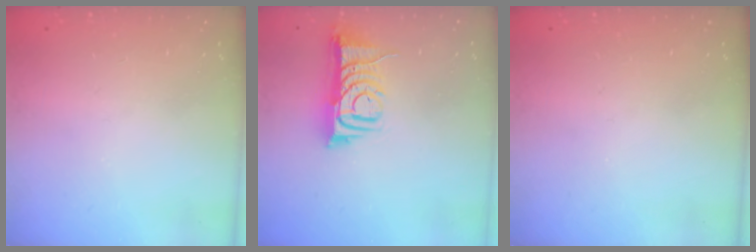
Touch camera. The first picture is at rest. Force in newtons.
{"total": 8.5, "press": 8.4, "slide": 0.4}
{"total": 0.0}